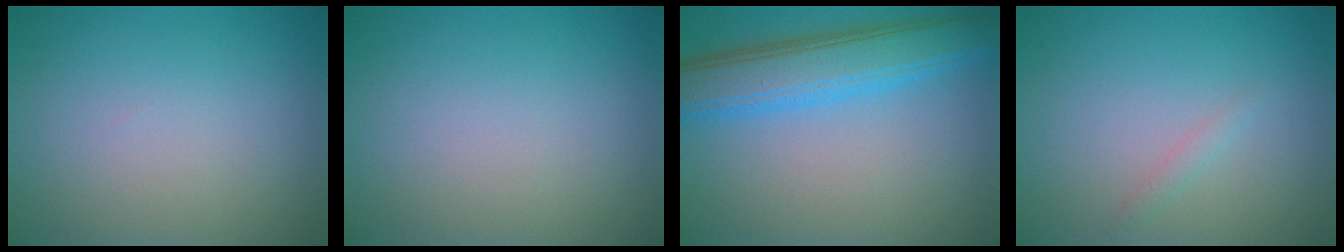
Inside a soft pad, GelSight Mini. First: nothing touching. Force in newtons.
{"total": 0.0}
{"total": 7.7, "press": 7.7, "slide": 0.3}
{"total": 0.7, "press": 0.7, "slide": 0.0}